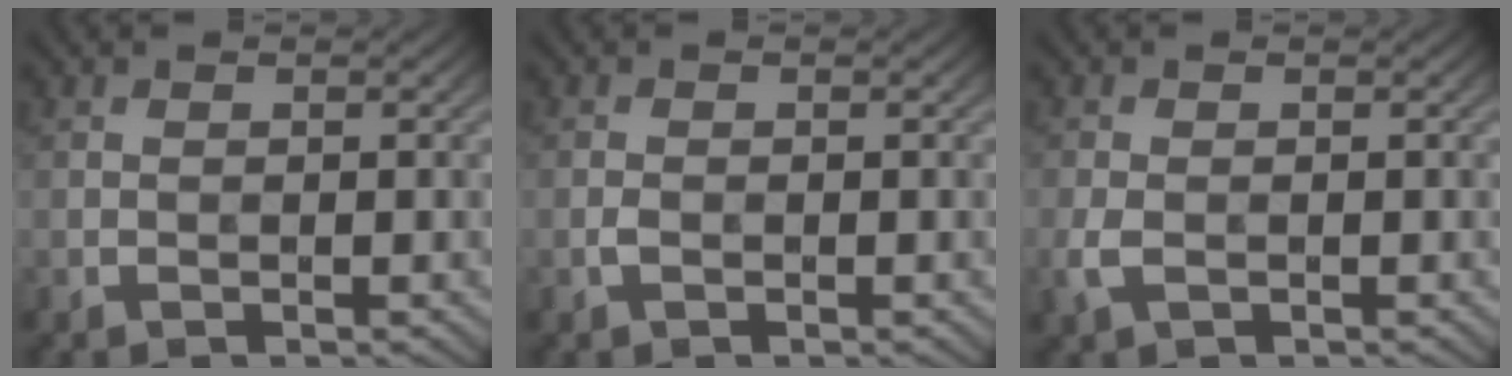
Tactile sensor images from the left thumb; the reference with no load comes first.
{"total": 0.8, "force": [-0.3, 0.4, 0.6], "torque": [-0.016, 0.000, -0.009]}
{"total": 2.3, "force": [-0.8, 1.4, 1.6], "torque": [-0.048, -0.007, -0.016]}